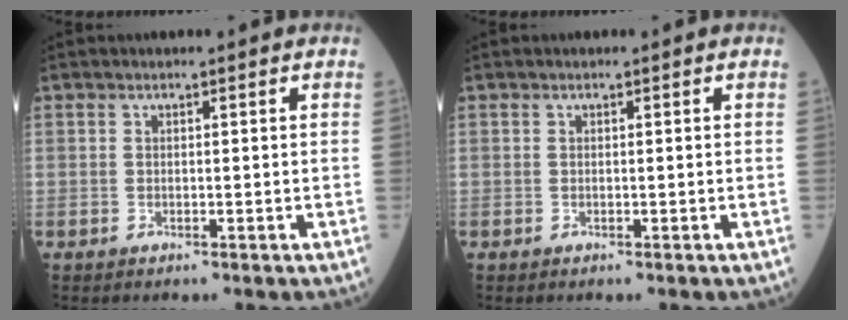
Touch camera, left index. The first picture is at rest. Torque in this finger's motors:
{"motor_torque": [-0.02, 0.02, 0.00, 0.00]}